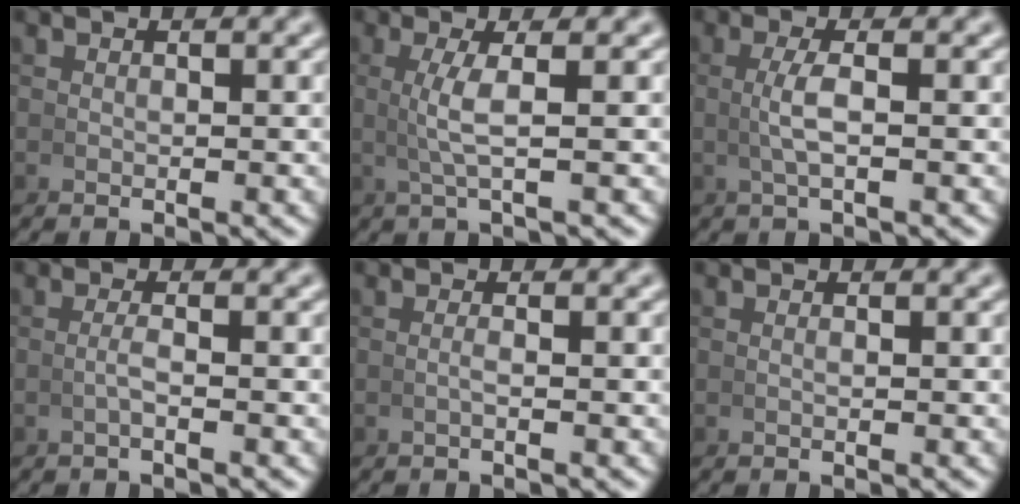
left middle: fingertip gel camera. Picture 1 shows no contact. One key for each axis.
{"total": 2.6, "fx": 0.4, "fy": -0.3, "fz": 2.5, "tx": -0.056, "ty": 0.002, "tz": 0.010}
{"total": 2.1, "fx": 0.0, "fy": 0.0, "fz": 2.1, "tx": -0.047, "ty": 0.003, "tz": 0.002}
{"total": 0.9, "fx": -0.4, "fy": -0.2, "fz": 0.8, "tx": -0.022, "ty": -0.001, "tz": -0.008}
{"total": 0.6, "fx": -0.3, "fy": 0.0, "fz": 0.6, "tx": -0.017, "ty": 0.000, "tz": -0.006}
{"total": 0.0}